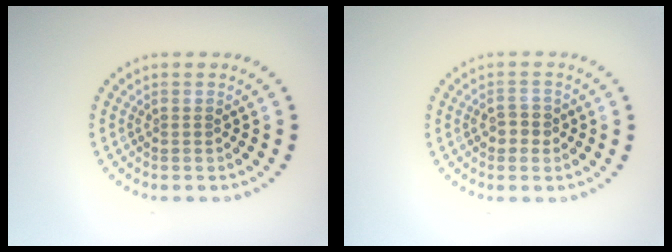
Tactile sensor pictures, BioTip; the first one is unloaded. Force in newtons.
{"total": 1.8, "press": 1.8, "slide": 0.4}